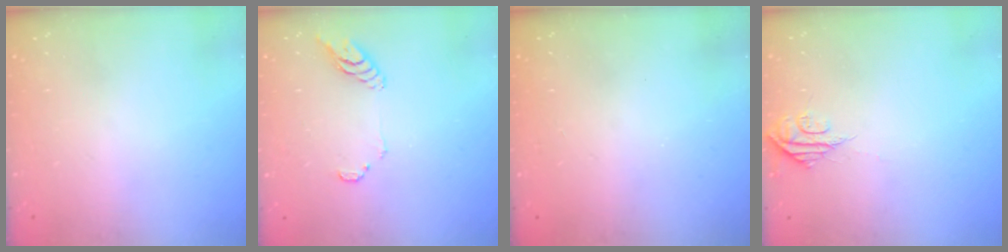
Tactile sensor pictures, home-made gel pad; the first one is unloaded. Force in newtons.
{"total": 6.3, "press": 6.3, "slide": 0.3}
{"total": 0.0}
{"total": 5.6, "press": 5.6, "slide": 0.4}